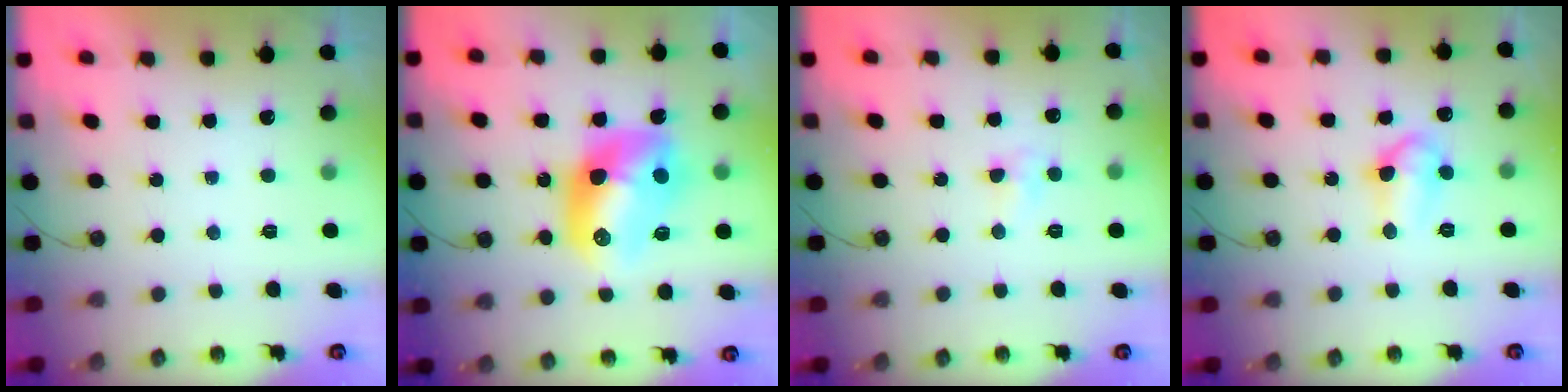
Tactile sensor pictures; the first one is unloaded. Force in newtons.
{"total": 14.1, "press": 14.1, "slide": 1.0}
{"total": 4.5, "press": 4.4, "slide": 0.7}
{"total": 7.9, "press": 7.8, "slide": 0.9}